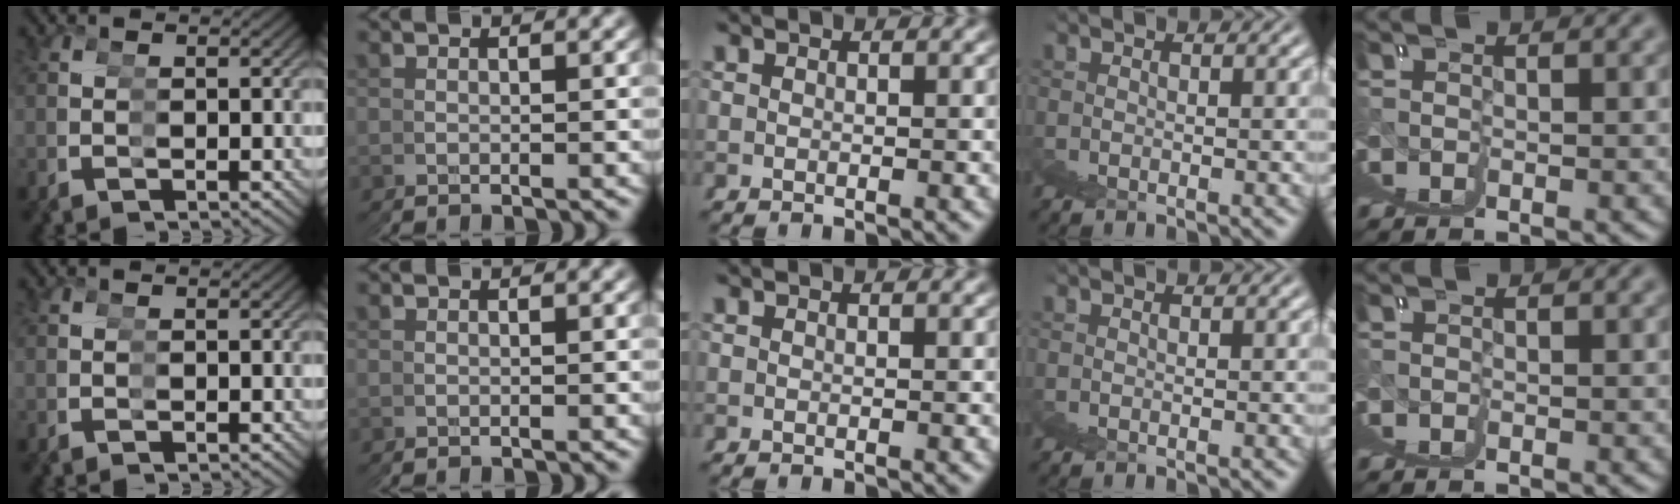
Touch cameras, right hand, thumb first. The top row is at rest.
{}